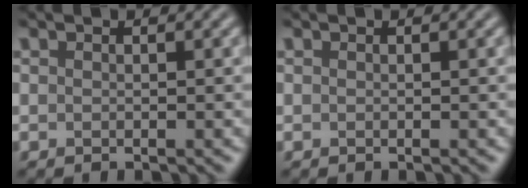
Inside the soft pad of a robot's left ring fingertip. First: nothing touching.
{"total": 0.0}